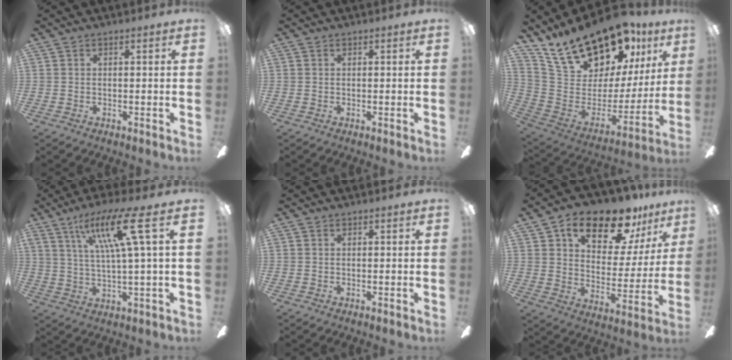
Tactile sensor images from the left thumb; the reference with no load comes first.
{"total": 0.0}
{"total": 21.1, "force": [17.3, 8.5, 8.4], "torque": [-0.144, -0.127, 0.315]}
{"total": 14.7, "force": [6.1, 2.1, 13.2], "torque": [-0.248, -0.004, 0.090]}
{"total": 0.0}
{"total": 17.8, "force": [12.2, 8.6, 9.8], "torque": [-0.150, -0.068, 0.207]}